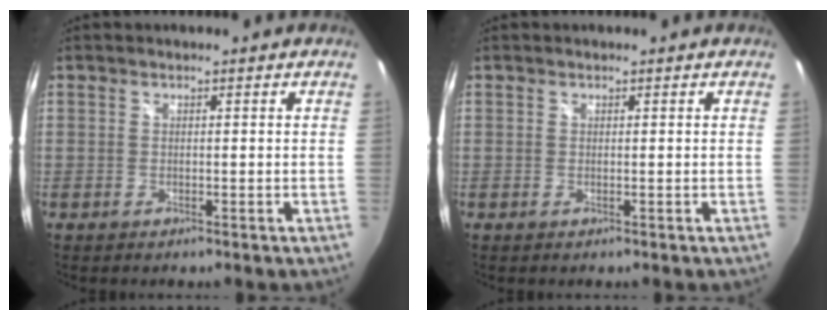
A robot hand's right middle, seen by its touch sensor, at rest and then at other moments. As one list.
[{"total": 0.0}]